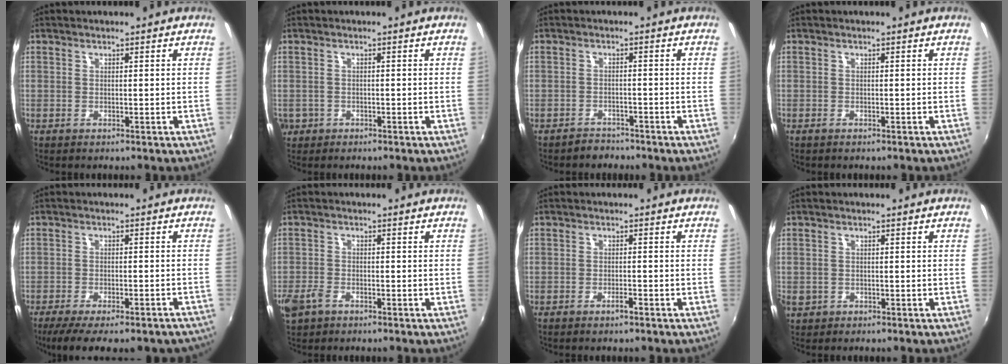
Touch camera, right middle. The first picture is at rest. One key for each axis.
{"total": 3.5, "fx": -1.3, "fy": 3.0, "fz": 1.1, "tx": -0.033, "ty": -0.004, "tz": -0.020}
{"total": 3.1, "fx": -2.7, "fy": 1.5, "fz": 0.1, "tx": -0.014, "ty": 0.002, "tz": -0.043}
{"total": 0.5, "fx": -0.5, "fy": 0.2, "fz": 0.1, "tx": -0.002, "ty": -0.003, "tz": -0.010}
{"total": 15.7, "fx": -13.0, "fy": 3.8, "fz": 7.9, "tx": -0.153, "ty": -0.046, "tz": -0.176}
{"total": 5.2, "fx": -3.3, "fy": 2.9, "fz": 2.8, "tx": -0.078, "ty": -0.009, "tz": -0.065}
{"total": 1.4, "fx": -1.2, "fy": 0.2, "fz": 0.8, "tx": -0.015, "ty": -0.001, "tz": -0.021}
{"total": 2.5, "fx": -0.8, "fy": 2.1, "fz": 0.9, "tx": -0.023, "ty": -0.004, "tz": -0.011}